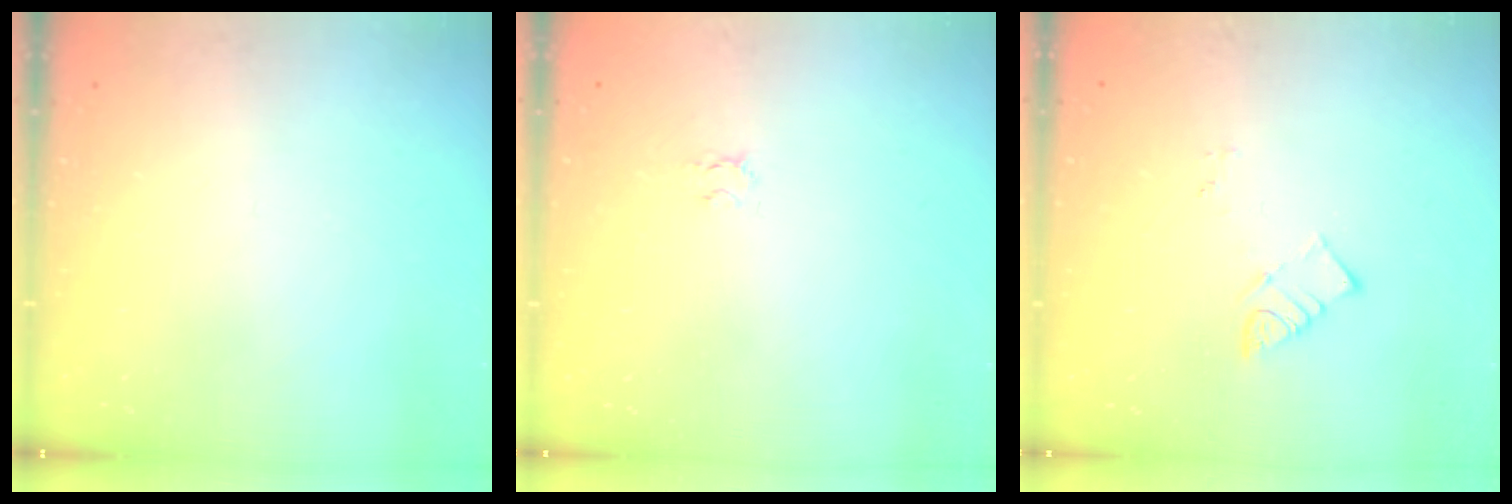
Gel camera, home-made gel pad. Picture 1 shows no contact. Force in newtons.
{"total": 1.9, "press": 1.9, "slide": 0.2}
{"total": 3.8, "press": 3.8, "slide": 0.2}